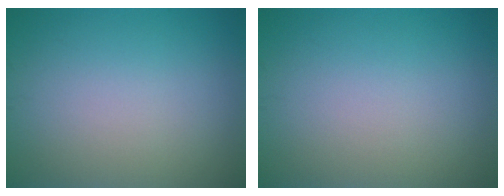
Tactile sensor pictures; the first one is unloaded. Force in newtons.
{"total": 0.0}